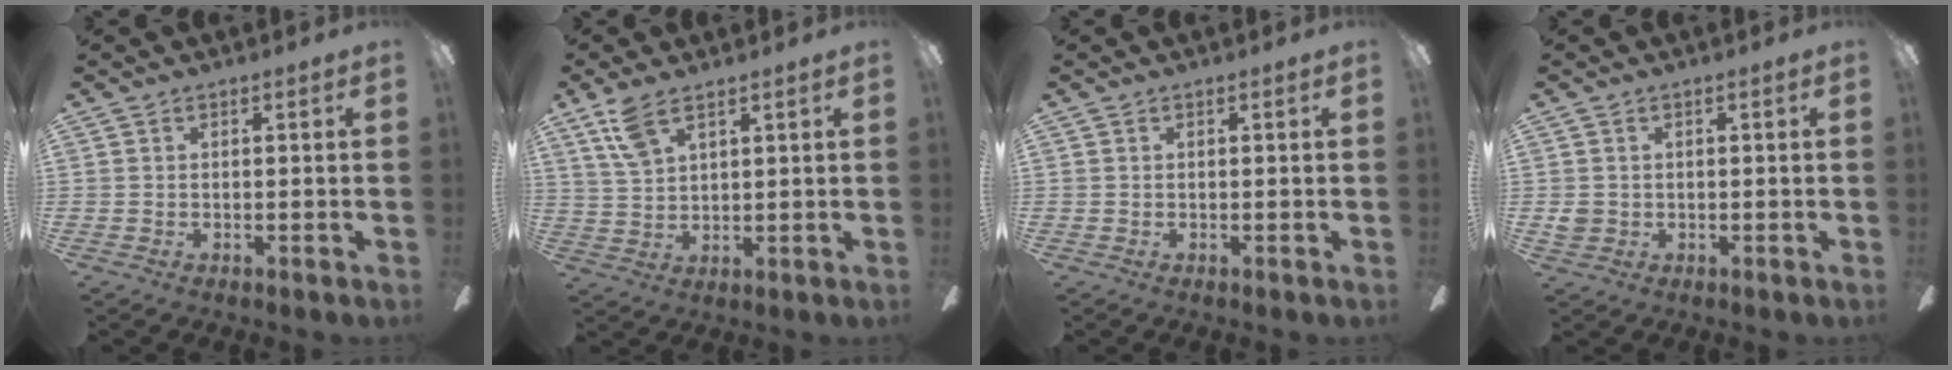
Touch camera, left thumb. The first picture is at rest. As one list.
[{"total": 7.1, "force": [5.1, 2.5, 4.2], "torque": [-0.095, -0.016, 0.098]}, {"total": 0.0}, {"total": 2.4, "force": [0.5, 2.2, 0.8], "torque": [-0.008, 0.001, 0.008]}]